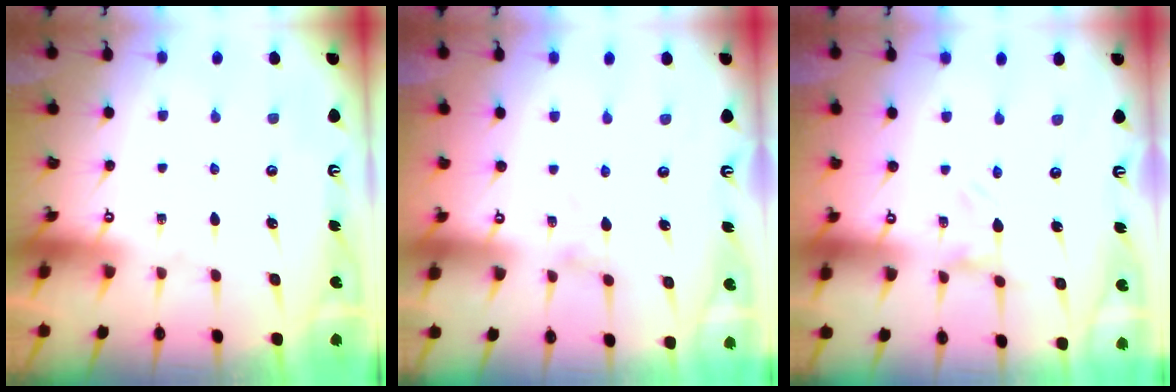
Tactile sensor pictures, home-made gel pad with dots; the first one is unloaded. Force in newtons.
{"total": 0.7, "press": 0.6, "slide": 0.1}
{"total": 0.0}